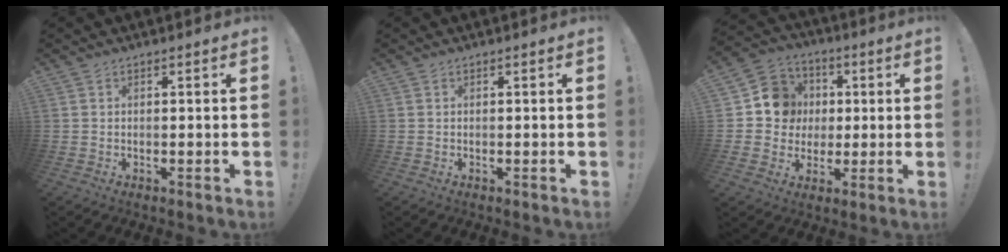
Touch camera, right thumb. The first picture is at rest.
{"total": 0.0}
{"total": 11.9, "force": [1.0, 11.3, 3.4], "torque": [-0.042, 0.014, 0.032]}